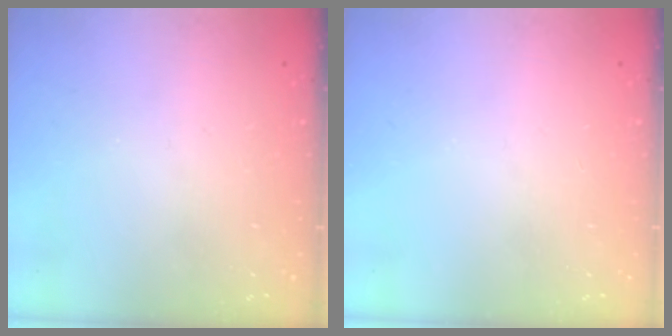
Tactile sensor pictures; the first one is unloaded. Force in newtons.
{"total": 0.0}